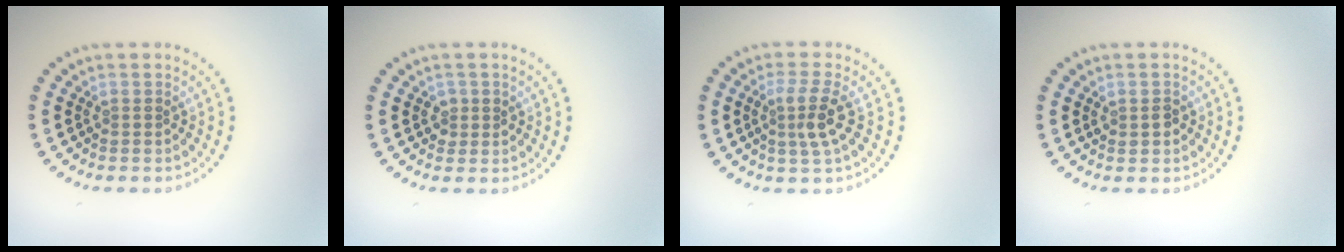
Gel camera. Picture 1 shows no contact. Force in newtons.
{"total": 1.1, "press": 1.1, "slide": 0.4}
{"total": 2.8, "press": 2.4, "slide": 1.4}
{"total": 1.3, "press": 1.3, "slide": 0.1}